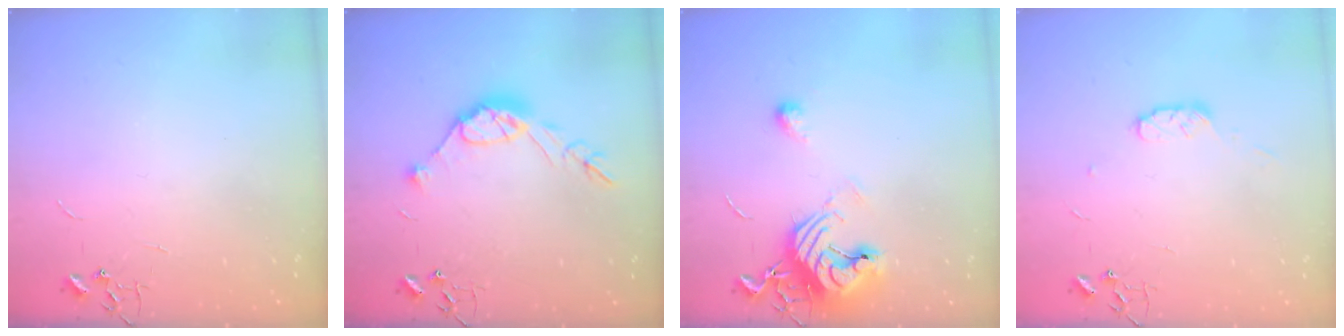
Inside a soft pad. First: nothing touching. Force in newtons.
{"total": 12.0, "press": 12.0, "slide": 0.9}
{"total": 12.2, "press": 12.1, "slide": 1.4}
{"total": 5.7, "press": 5.7, "slide": 0.9}